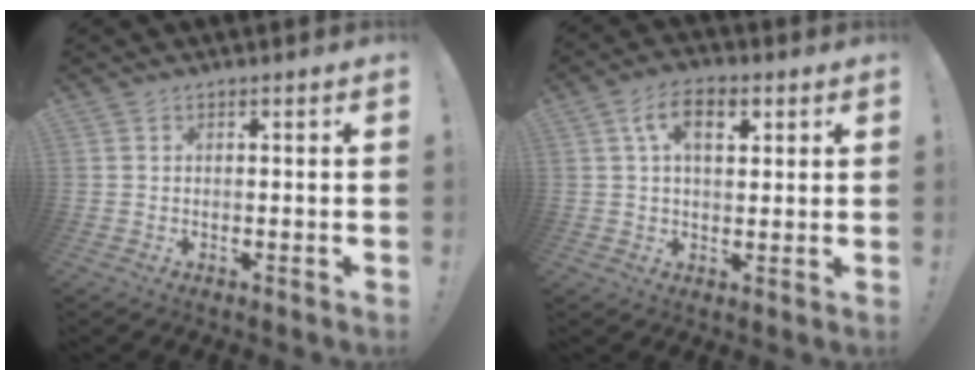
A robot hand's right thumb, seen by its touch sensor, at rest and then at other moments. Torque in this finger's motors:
{"motor_torque": [0.92, 0.95, 0.13, -0.04, 0.24]}